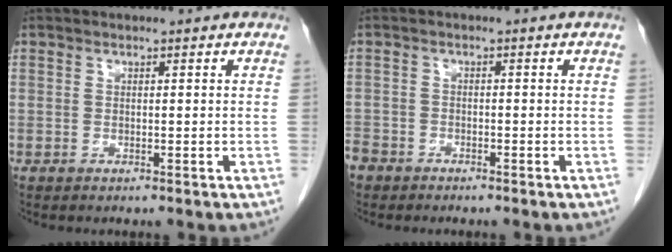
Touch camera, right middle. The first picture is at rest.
{"total": 4.6, "force": [-3.7, 2.6, 0.8], "torque": [-0.022, 0.000, -0.071]}